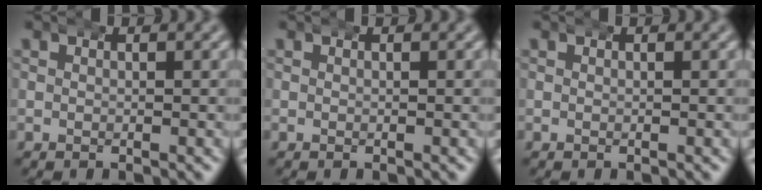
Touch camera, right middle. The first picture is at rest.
{"total": 0.0}
{"total": 0.0}